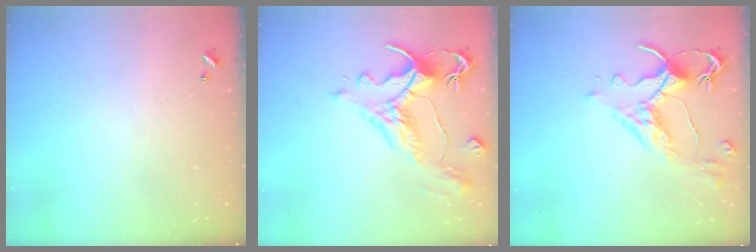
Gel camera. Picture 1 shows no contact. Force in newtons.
{"total": 1.7, "press": 0.9, "slide": 1.5}
{"total": 3.2, "press": 2.9, "slide": 1.4}